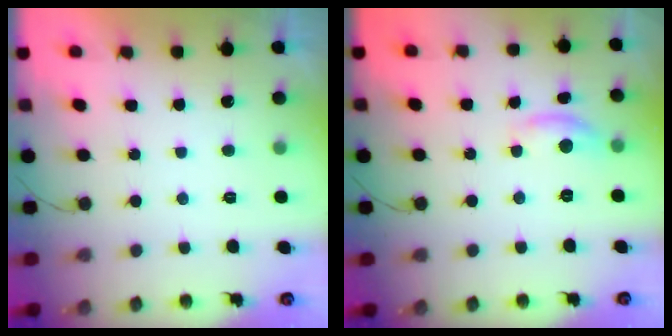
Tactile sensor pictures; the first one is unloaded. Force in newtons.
{"total": 6.2, "press": 6.2, "slide": 0.3}